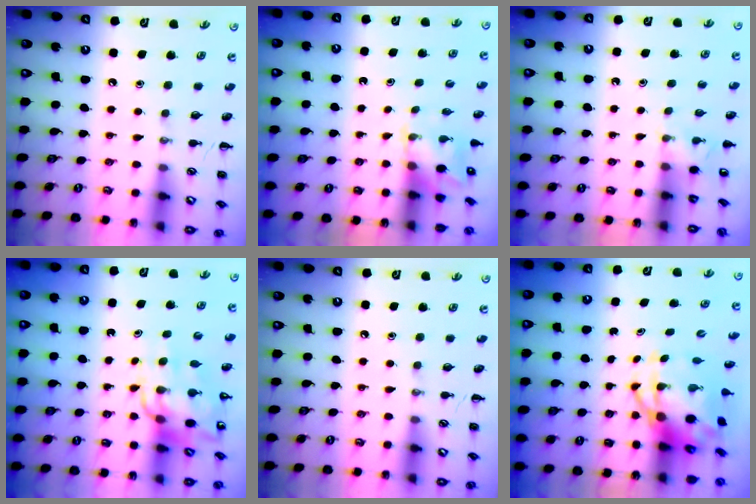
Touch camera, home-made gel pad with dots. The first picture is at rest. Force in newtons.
{"total": 2.1, "press": 2.0, "slide": 0.7}
{"total": 2.6, "press": 2.4, "slide": 1.0}
{"total": 12.0, "press": 11.4, "slide": 3.8}
{"total": 0.0}
{"total": 7.7, "press": 7.3, "slide": 2.2}